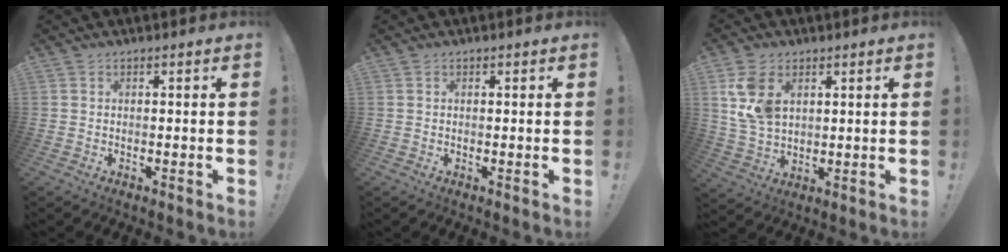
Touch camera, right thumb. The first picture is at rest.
{"total": 0.0}
{"total": 10.7, "force": [4.4, 7.0, 6.8], "torque": [-0.116, -0.013, 0.084]}